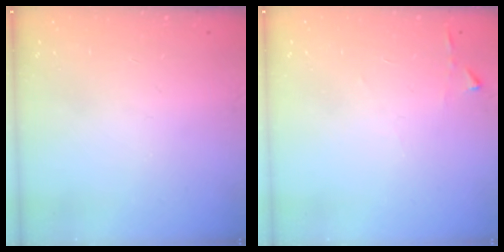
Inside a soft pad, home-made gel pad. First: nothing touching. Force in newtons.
{"total": 2.9, "press": 2.9, "slide": 0.3}